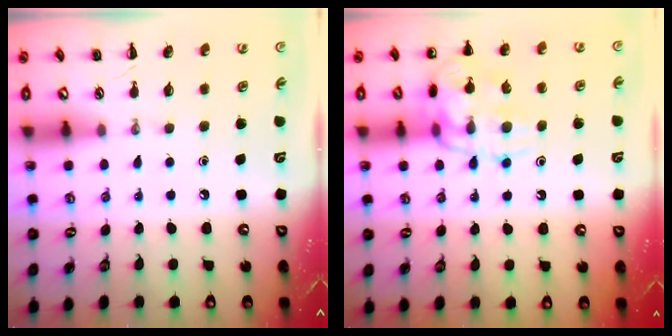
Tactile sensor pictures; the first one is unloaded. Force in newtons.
{"total": 15.6, "press": 15.4, "slide": 2.1}